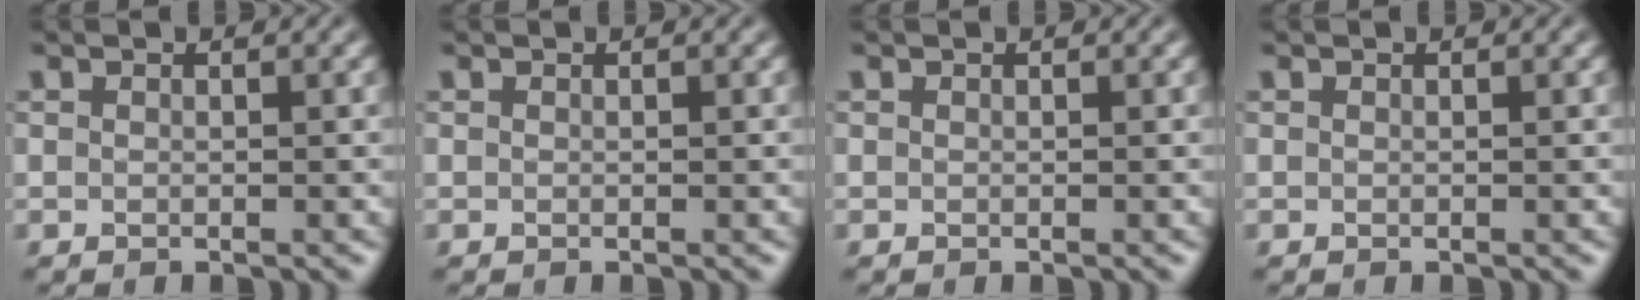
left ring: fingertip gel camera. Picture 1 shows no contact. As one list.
[{"total": 0.0}, {"total": 0.0}, {"total": 0.0}]